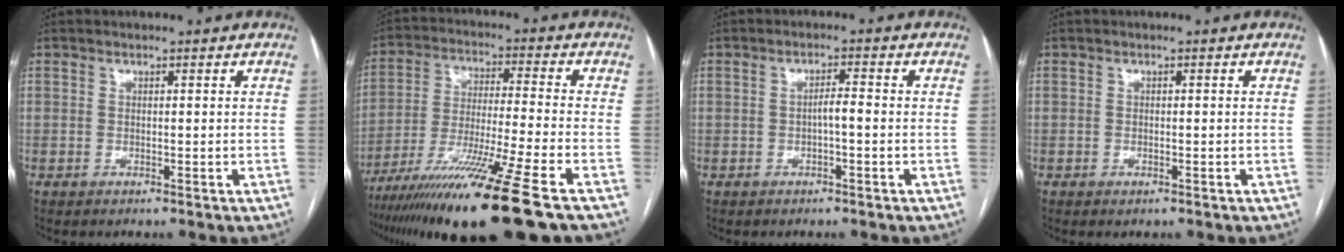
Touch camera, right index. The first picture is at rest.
{"total": 18.2, "force": [-12.8, -1.6, 12.9], "torque": [-0.224, -0.051, -0.221]}
{"total": 2.1, "force": [-0.6, 0.3, 2.0], "torque": [-0.032, 0.005, -0.010]}
{"total": 0.6, "force": [-0.4, 0.2, 0.4], "torque": [-0.006, 0.000, -0.004]}